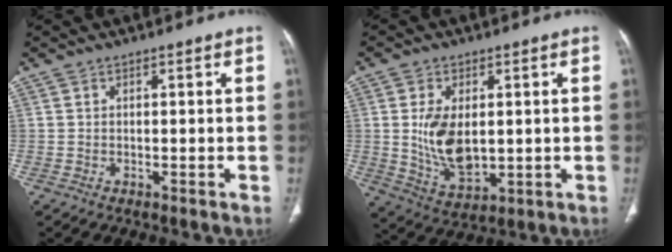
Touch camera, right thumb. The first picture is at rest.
{"total": 10.7, "force": [0.8, 6.3, 8.7], "torque": [-0.152, -0.016, 0.033]}